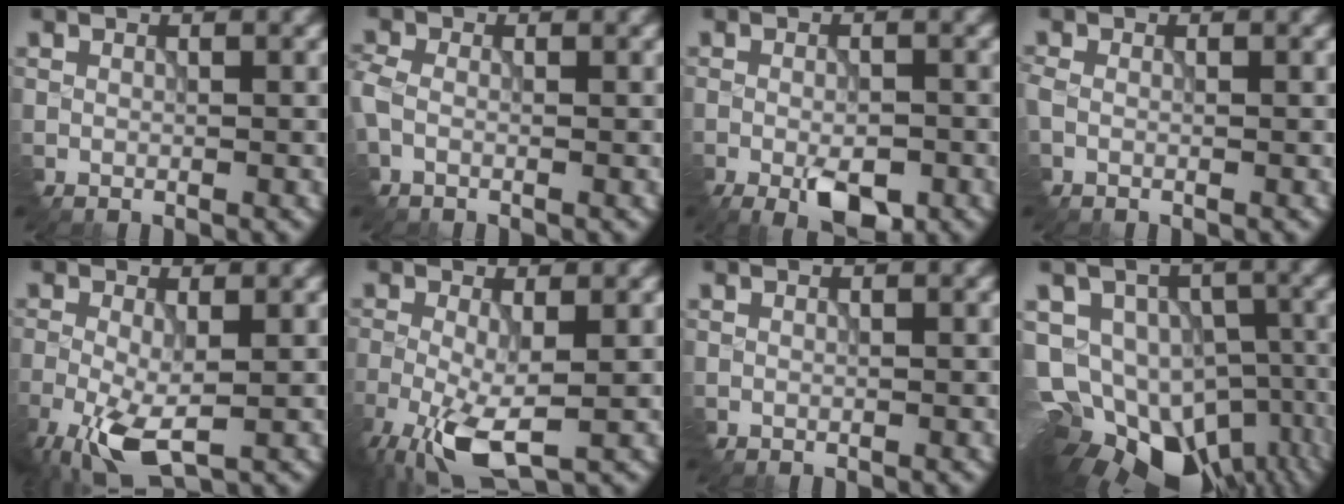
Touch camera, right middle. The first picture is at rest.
{"total": 2.5, "force": [-0.4, 1.7, 1.8], "torque": [-0.051, 0.000, -0.016]}
{"total": 4.3, "force": [-2.3, 1.7, 3.1], "torque": [-0.056, -0.004, -0.036]}
{"total": 1.1, "force": [-0.3, 0.7, 0.8], "torque": [-0.023, -0.002, -0.008]}
{"total": 6.1, "force": [-2.7, 2.5, 4.9], "torque": [-0.120, -0.015, -0.047]}
{"total": 7.3, "force": [-3.1, 2.8, 5.9], "torque": [-0.140, -0.017, -0.054]}
{"total": 0.0}
{"total": 19.5, "force": [-10.4, 12.9, 10.4], "torque": [-0.176, -0.027, -0.124]}